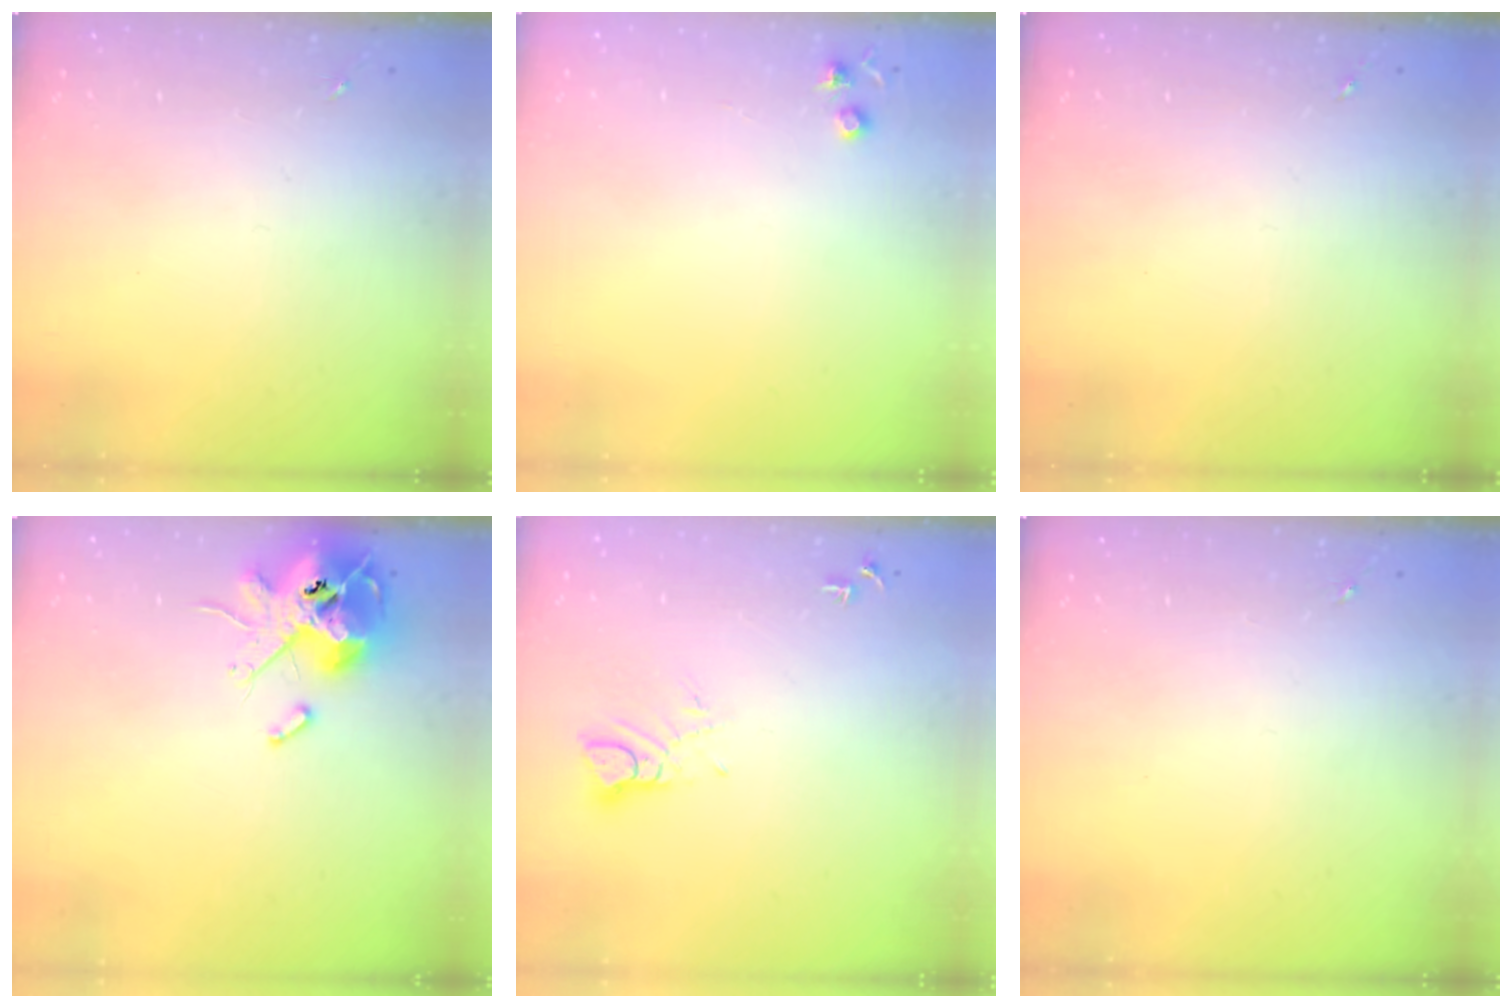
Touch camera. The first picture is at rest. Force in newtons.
{"total": 4.2, "press": 4.1, "slide": 0.7}
{"total": 0.0}
{"total": 13.9, "press": 13.7, "slide": 2.3}
{"total": 4.3, "press": 4.3, "slide": 0.4}
{"total": 0.0}